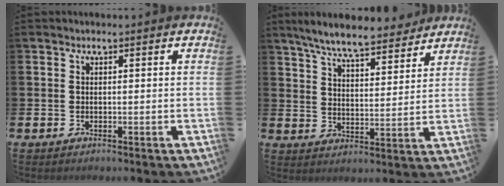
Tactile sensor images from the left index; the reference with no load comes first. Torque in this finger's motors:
{"motor_torque": [1.08, -1.06, 0.88, 0.21]}